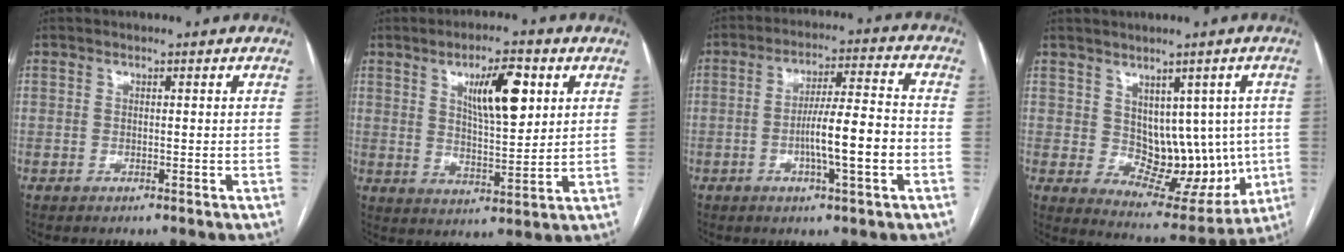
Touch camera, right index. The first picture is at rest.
{"total": 9.8, "force": [3.9, 2.6, 8.6], "torque": [-0.144, 0.004, 0.070]}
{"total": 9.9, "force": [-2.5, 0.8, 9.5], "torque": [-0.163, 0.009, -0.041]}
{"total": 10.8, "force": [0.5, 7.1, 8.1], "torque": [-0.088, 0.012, 0.037]}